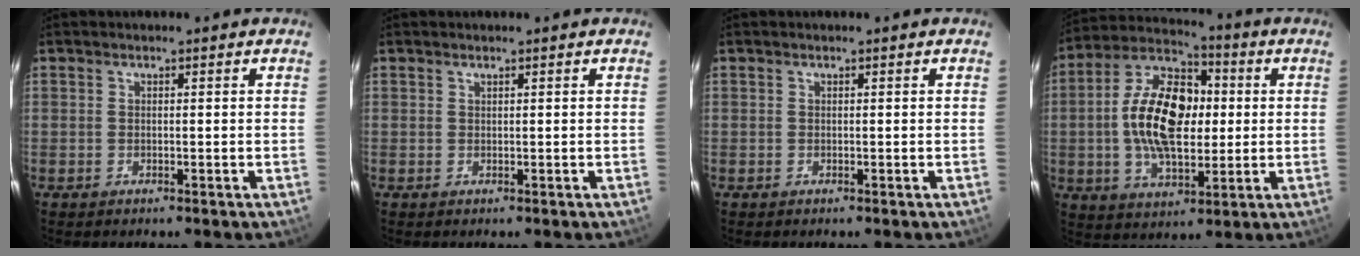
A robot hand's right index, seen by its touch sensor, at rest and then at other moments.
{"total": 0.0}
{"total": 0.0}
{"total": 17.6, "force": [0.5, 10.0, 14.5], "torque": [-0.277, 0.020, 0.005]}